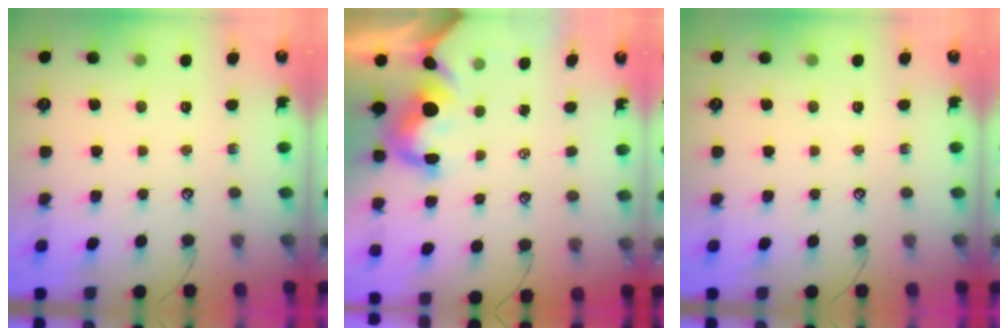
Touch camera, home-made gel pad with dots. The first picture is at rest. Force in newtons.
{"total": 4.0, "press": 3.8, "slide": 1.1}
{"total": 0.0}